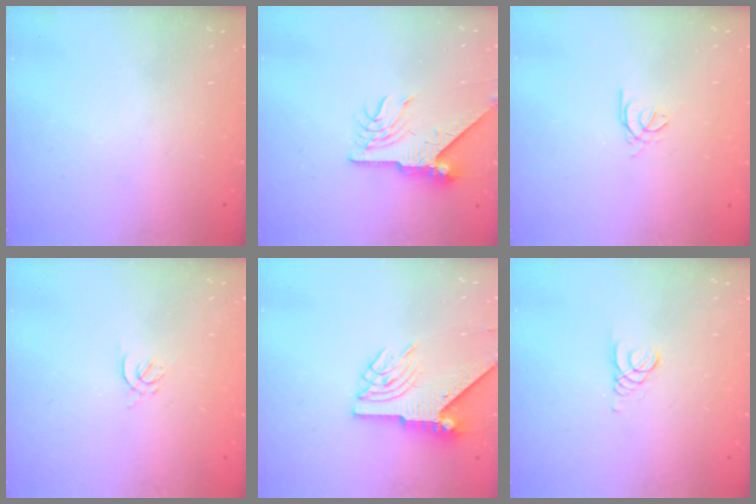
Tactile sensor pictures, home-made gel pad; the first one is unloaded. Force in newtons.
{"total": 9.9, "press": 9.8, "slide": 1.1}
{"total": 1.4, "press": 1.3, "slide": 0.3}
{"total": 1.7, "press": 1.6, "slide": 0.6}
{"total": 8.0, "press": 7.9, "slide": 1.2}
{"total": 0.7, "press": 0.7, "slide": 0.1}